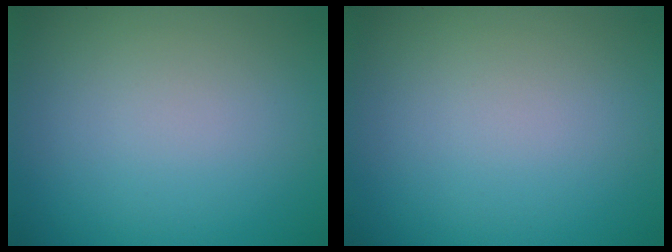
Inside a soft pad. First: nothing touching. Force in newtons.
{"total": 0.0}